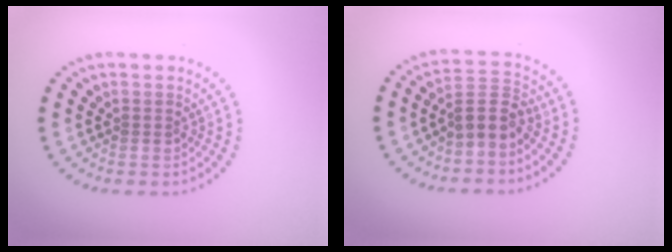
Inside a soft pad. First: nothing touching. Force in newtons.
{"total": 2.9, "press": 2.4, "slide": 1.6}